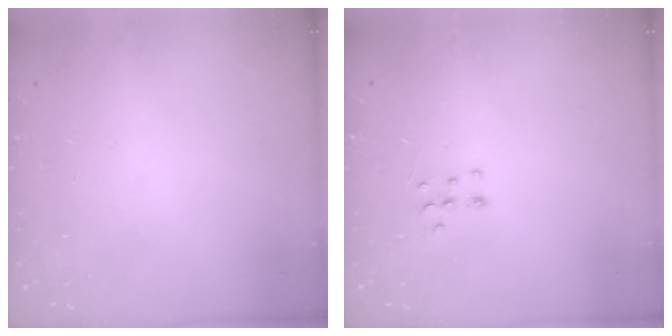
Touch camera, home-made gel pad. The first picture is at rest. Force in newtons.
{"total": 4.4, "press": 4.3, "slide": 0.9}